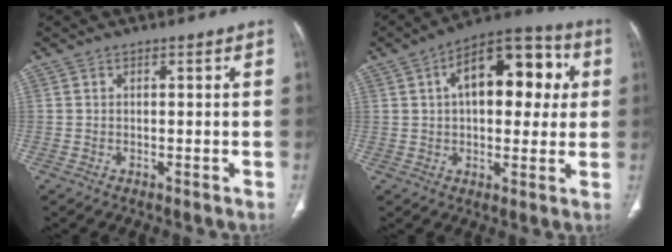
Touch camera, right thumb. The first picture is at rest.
{"total": 17.8, "force": [4.2, 9.6, 14.4], "torque": [-0.164, 0.027, 0.054]}